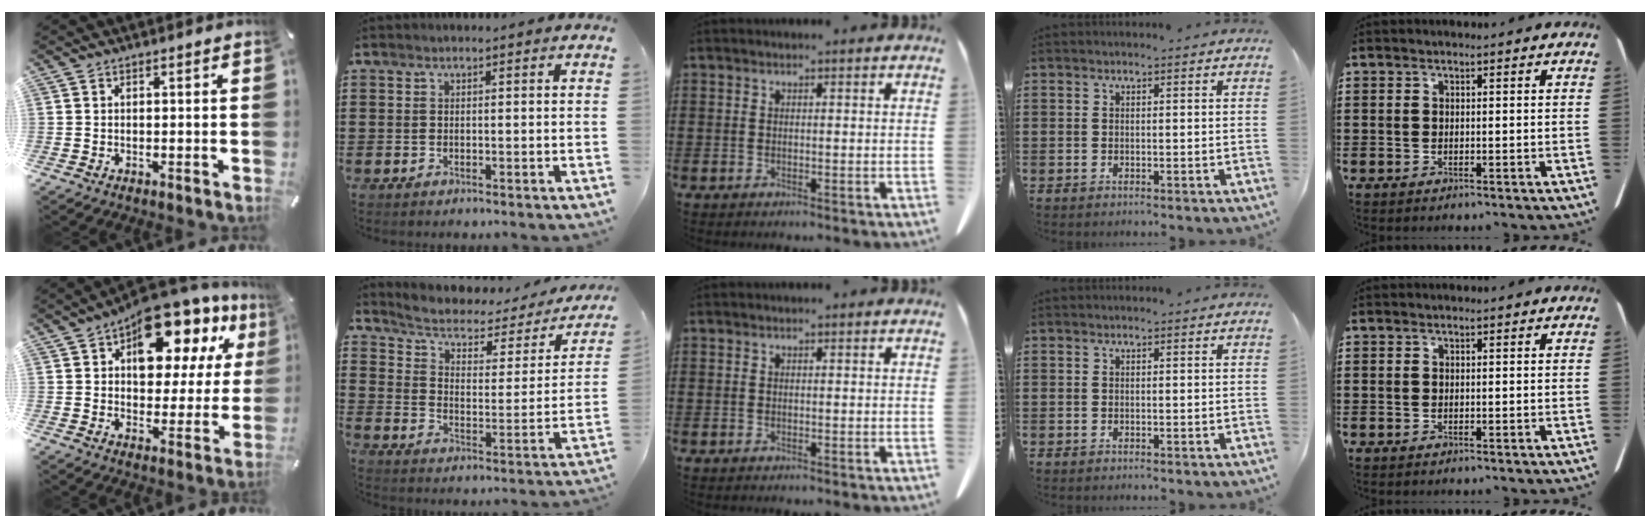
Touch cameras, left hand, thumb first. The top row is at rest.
{"thumb": {"total": 16.3, "force": [10.1, 9.0, 9.1], "torque": [-0.127, -0.066, 0.178]}, "index": {"total": 3.7, "force": [2.5, 2.1, 1.7], "torque": [-0.053, -0.017, 0.034]}}